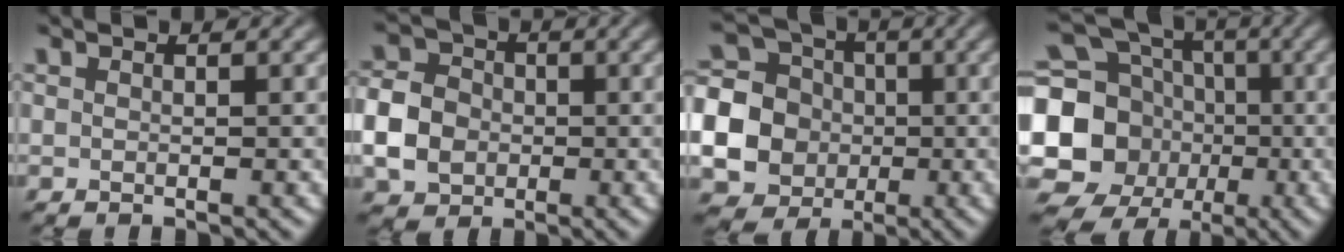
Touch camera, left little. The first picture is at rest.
{"total": 5.4, "force": [-1.5, 4.5, 2.4], "torque": [-0.053, 0.001, -0.039]}
{"total": 18.9, "force": [-2.9, 18.1, 4.6], "torque": [-0.152, -0.015, -0.091]}
{"total": 11.8, "force": [-1.8, 10.5, 5.1], "torque": [-0.128, -0.017, -0.043]}